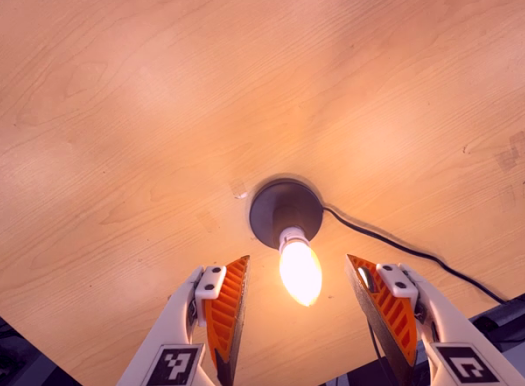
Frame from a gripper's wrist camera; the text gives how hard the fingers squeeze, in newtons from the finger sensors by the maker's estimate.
{"total": 0.0}